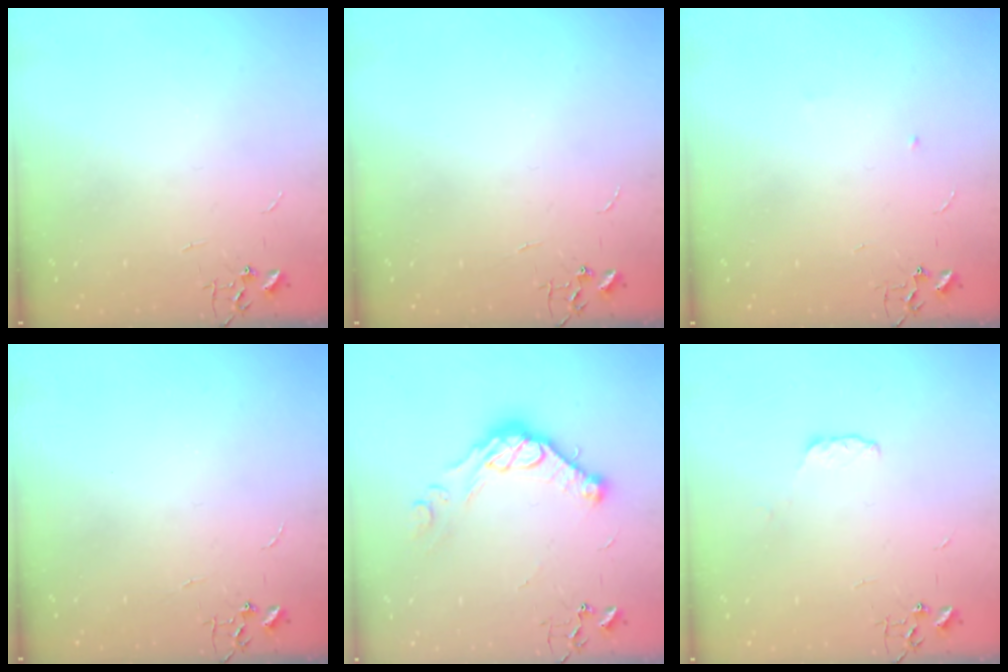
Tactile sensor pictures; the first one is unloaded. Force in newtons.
{"total": 0.0}
{"total": 4.0, "press": 3.9, "slide": 0.9}
{"total": 0.0}
{"total": 13.3, "press": 13.3, "slide": 0.8}
{"total": 3.9, "press": 3.8, "slide": 0.6}